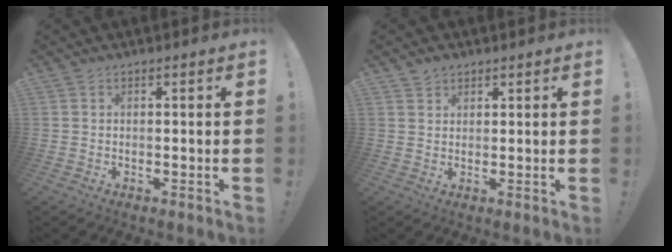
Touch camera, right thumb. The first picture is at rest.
{"total": 2.4, "force": [1.9, 1.4, 0.4], "torque": [0.001, -0.012, 0.033]}